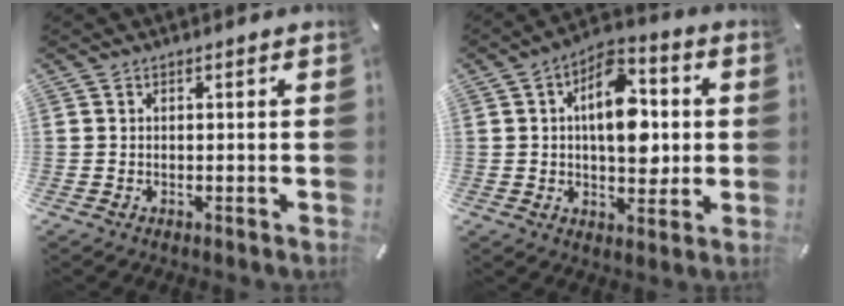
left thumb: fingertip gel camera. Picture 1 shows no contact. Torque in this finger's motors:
{"motor_torque": [2.26, 2.40, 1.12, -0.99, 0.35]}